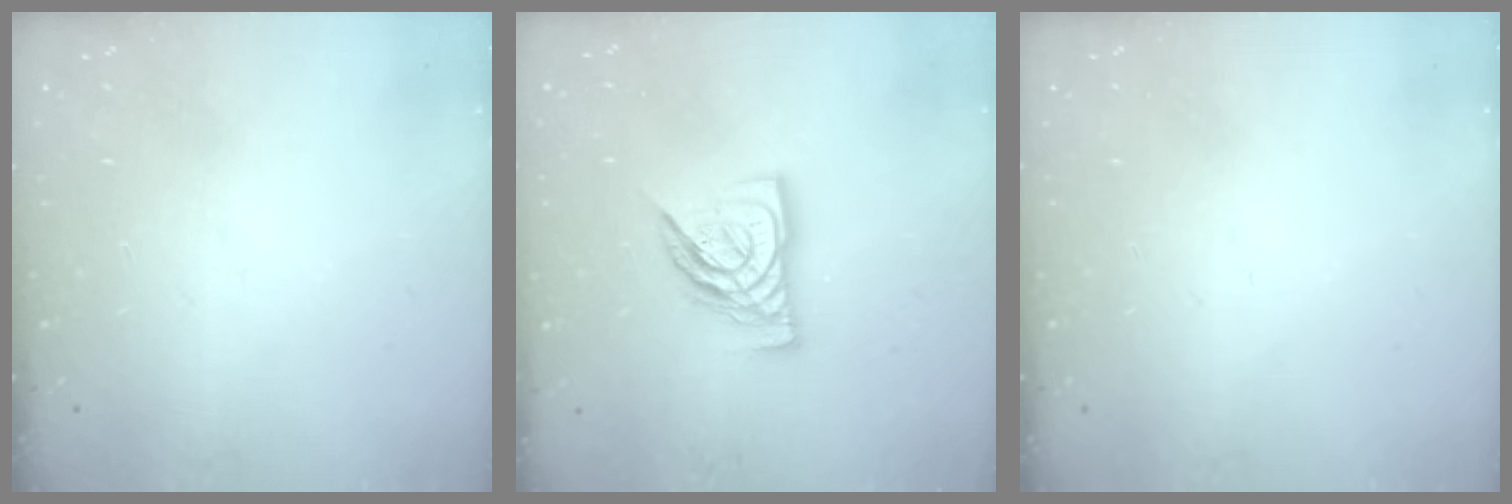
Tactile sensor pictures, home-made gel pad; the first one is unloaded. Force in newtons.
{"total": 11.3, "press": 11.2, "slide": 1.4}
{"total": 0.0}